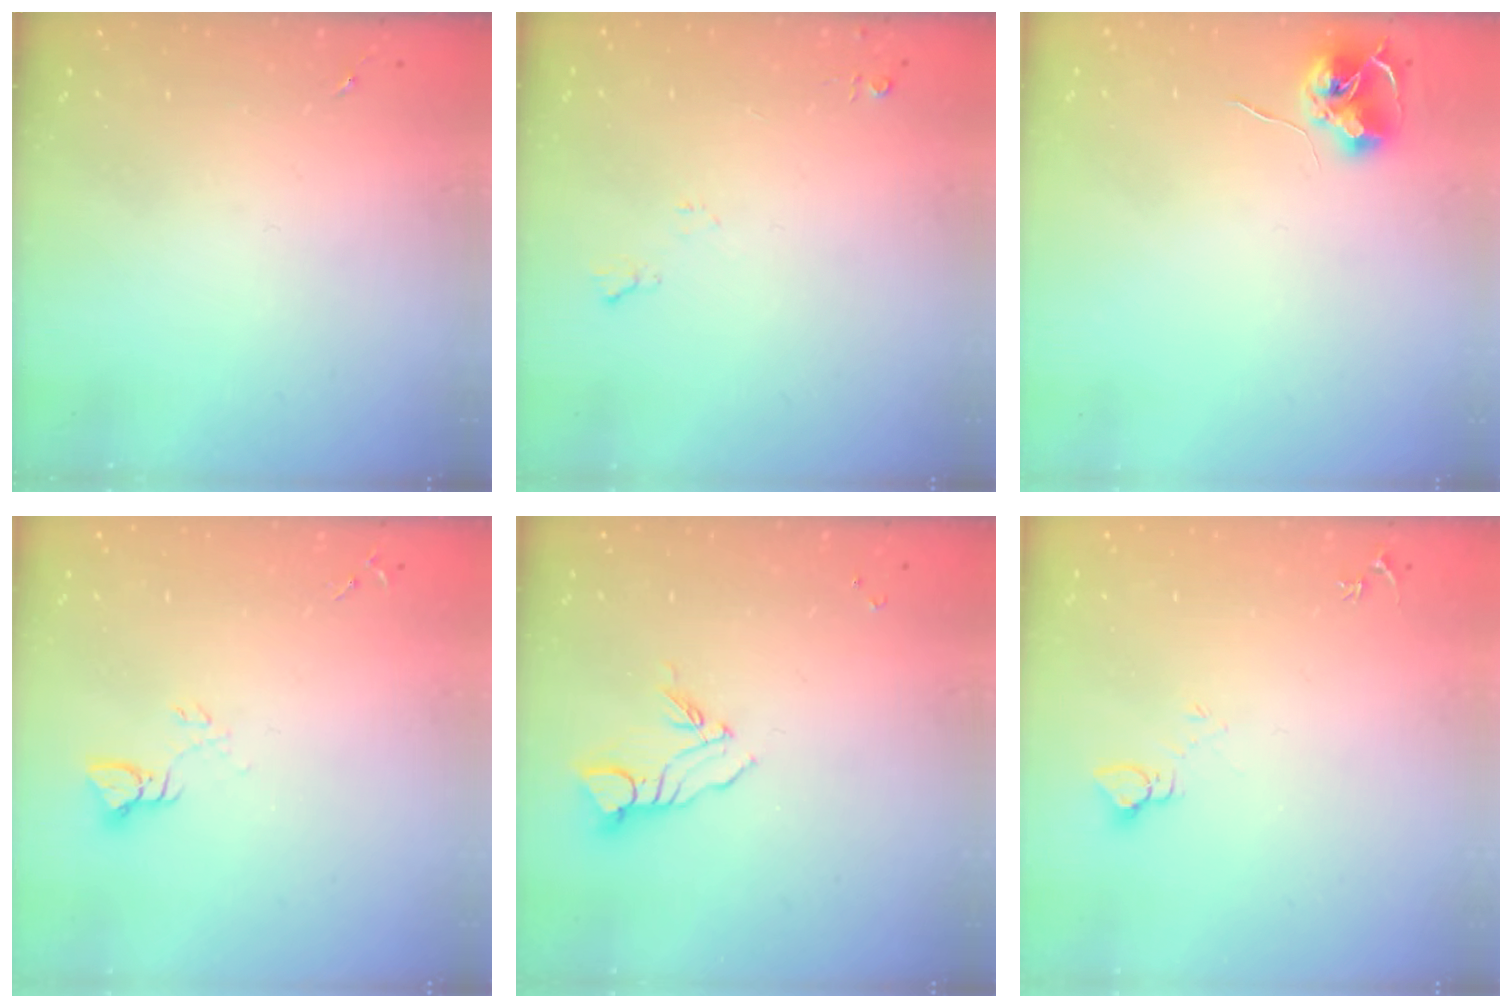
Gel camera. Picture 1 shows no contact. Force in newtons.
{"total": 4.9, "press": 4.8, "slide": 0.9}
{"total": 7.9, "press": 7.9, "slide": 0.4}
{"total": 3.5, "press": 3.4, "slide": 0.3}
{"total": 6.9, "press": 6.9, "slide": 0.7}
{"total": 3.7, "press": 3.7, "slide": 0.3}